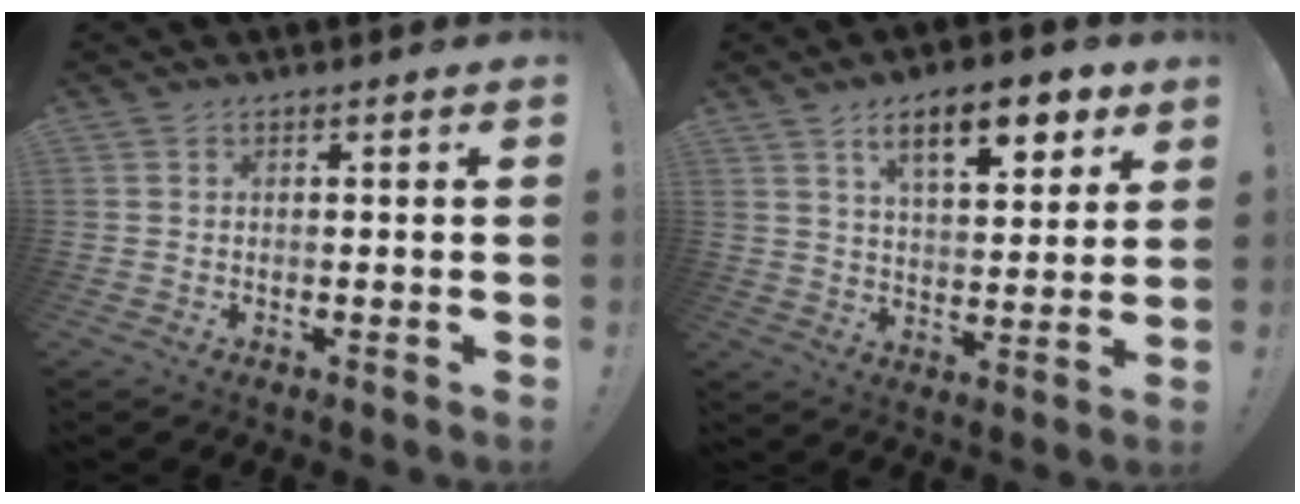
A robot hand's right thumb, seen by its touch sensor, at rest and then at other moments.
{"total": 13.6, "force": [7.6, 5.0, 10.0], "torque": [-0.150, -0.030, 0.124]}